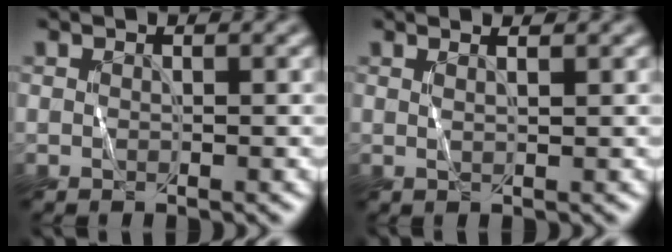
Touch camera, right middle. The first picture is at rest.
{"total": 1.1, "force": [0.8, -0.1, 0.7], "torque": [-0.010, 0.000, 0.008]}